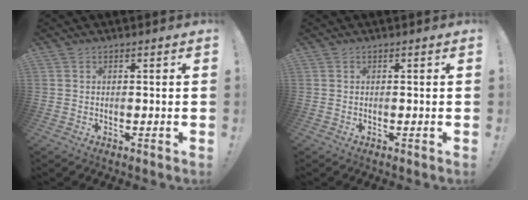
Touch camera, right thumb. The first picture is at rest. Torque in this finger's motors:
{"motor_torque": [0.00, 0.00, -0.01, 0.02, 0.00]}